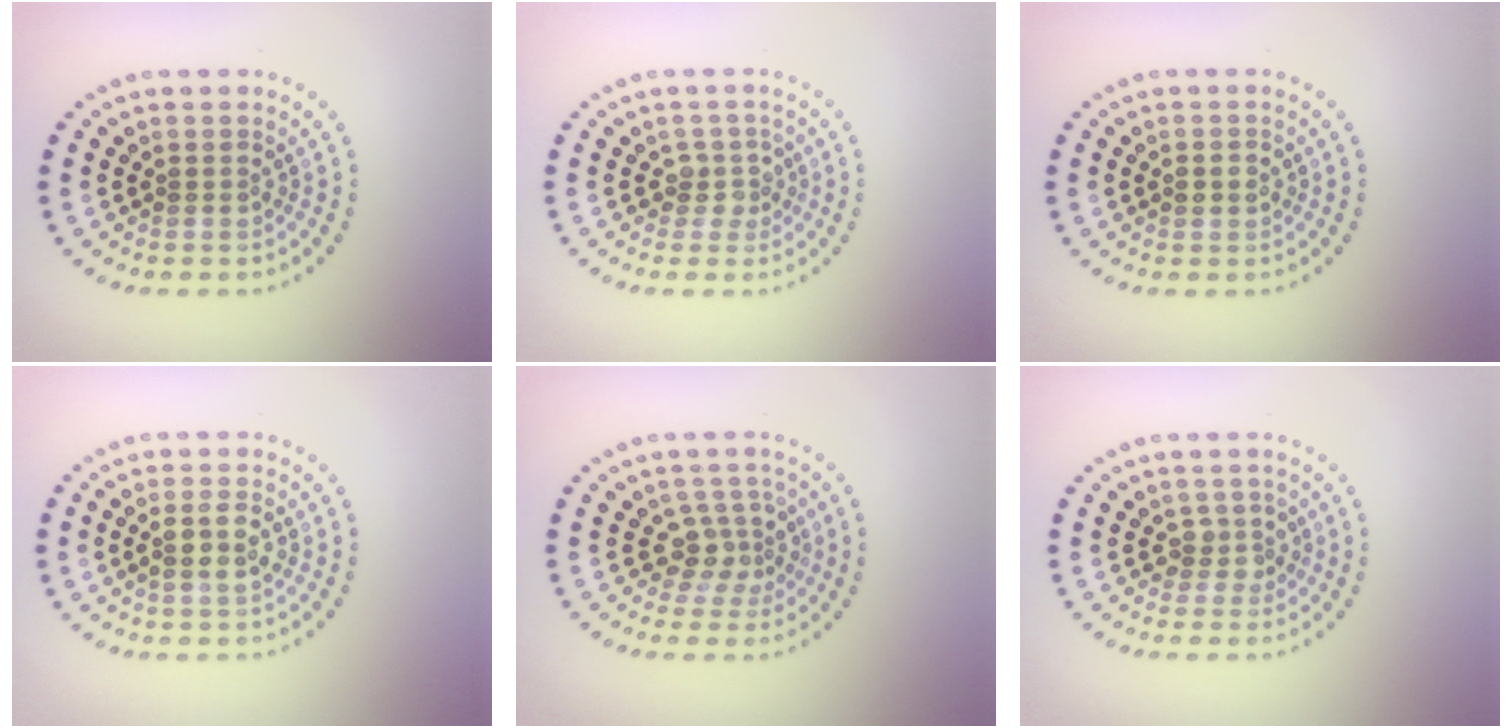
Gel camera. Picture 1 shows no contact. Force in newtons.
{"total": 1.8, "press": 1.3, "slide": 1.3}
{"total": 1.5, "press": 1.5, "slide": 0.1}
{"total": 2.5, "press": 2.4, "slide": 0.7}
{"total": 2.8, "press": 2.2, "slide": 1.8}
{"total": 1.9, "press": 1.4, "slide": 1.2}